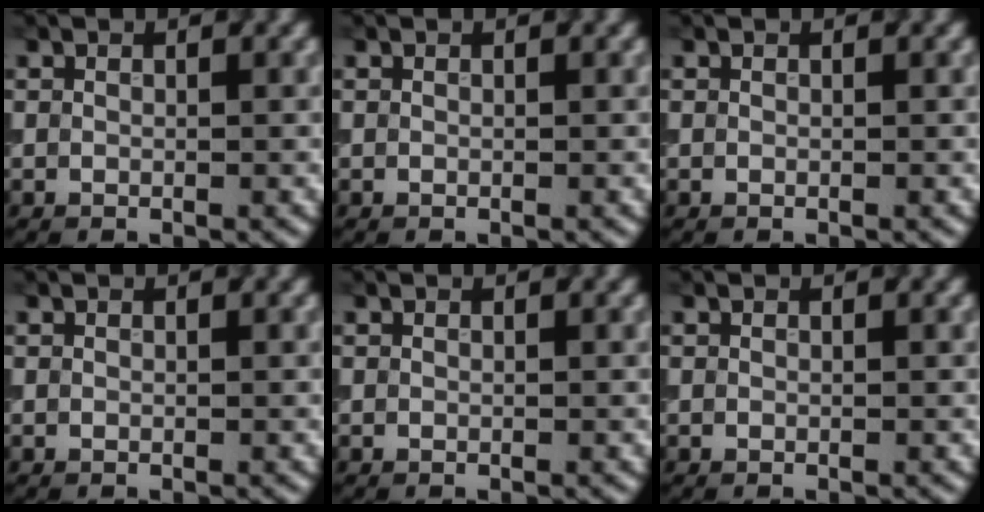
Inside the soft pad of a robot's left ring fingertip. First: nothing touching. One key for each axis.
{"total": 0.0}
{"total": 0.0}
{"total": 0.0}
{"total": 0.0}
{"total": 0.0}